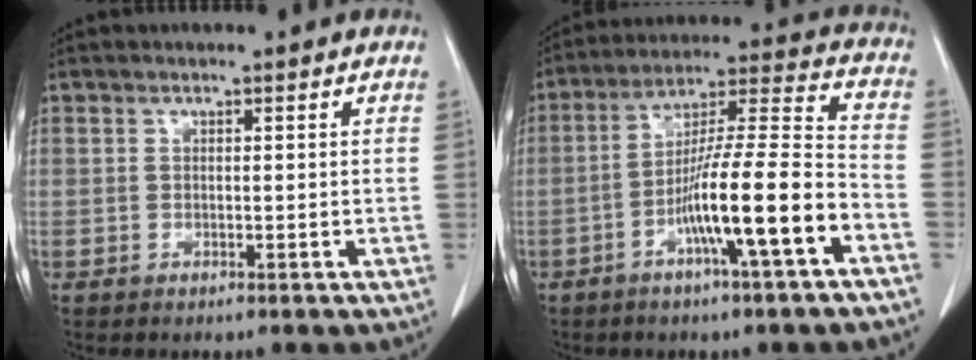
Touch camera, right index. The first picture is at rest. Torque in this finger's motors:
{"motor_torque": [1.59, -0.54, 0.98, 0.21]}